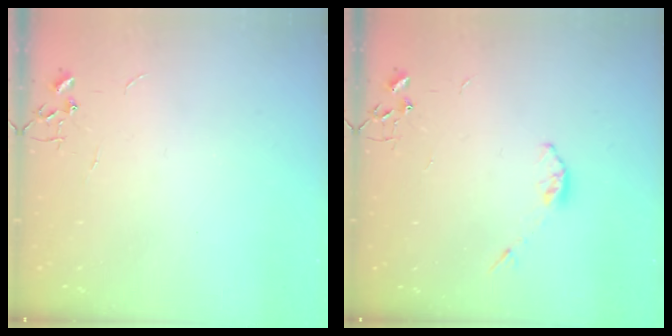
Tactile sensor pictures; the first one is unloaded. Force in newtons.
{"total": 3.4, "press": 3.4, "slide": 0.5}